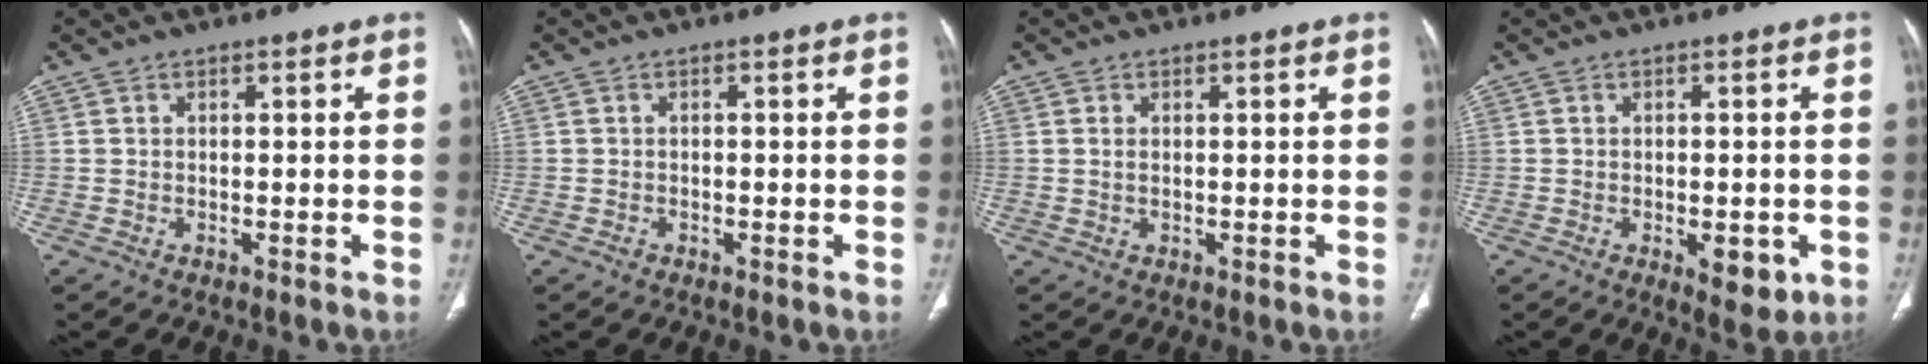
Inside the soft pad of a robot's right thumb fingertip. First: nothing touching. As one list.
[{"total": 0.6, "force": [-0.4, 0.5, 0.2], "torque": [-0.003, 0.002, -0.007]}, {"total": 0.9, "force": [0.2, 0.5, 0.7], "torque": [-0.019, 0.001, 0.008]}, {"total": 6.0, "force": [-1.9, 2.9, 5.0], "torque": [-0.052, -0.005, -0.015]}]